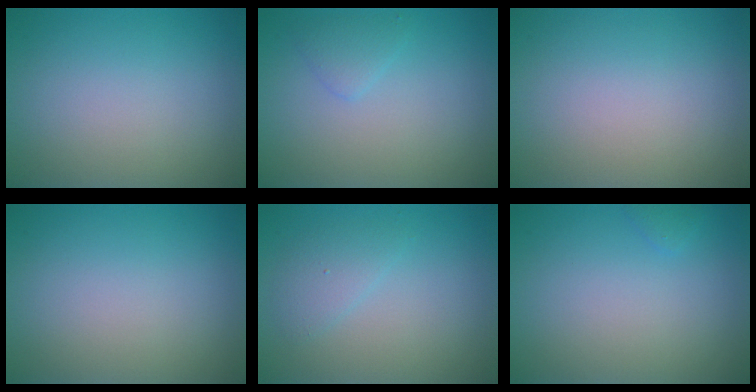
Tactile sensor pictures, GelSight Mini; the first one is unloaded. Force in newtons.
{"total": 1.3, "press": 1.3, "slide": 0.1}
{"total": 0.0}
{"total": 0.0}
{"total": 1.7, "press": 1.7, "slide": 0.2}
{"total": 0.6, "press": 0.6, "slide": 0.1}